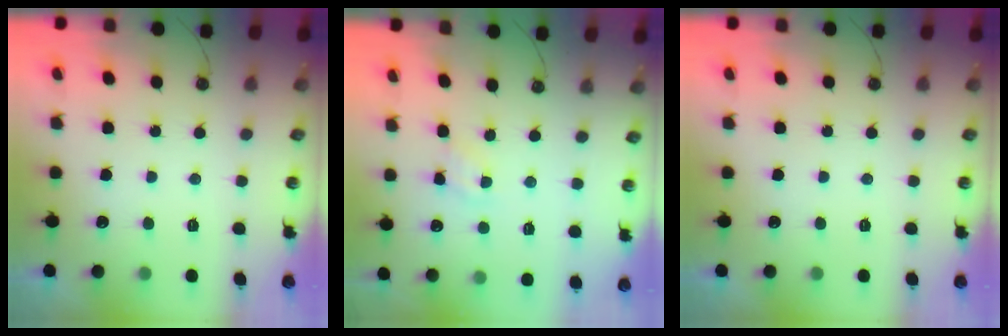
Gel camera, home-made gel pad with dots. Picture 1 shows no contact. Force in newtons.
{"total": 5.2, "press": 5.1, "slide": 0.6}
{"total": 0.0}